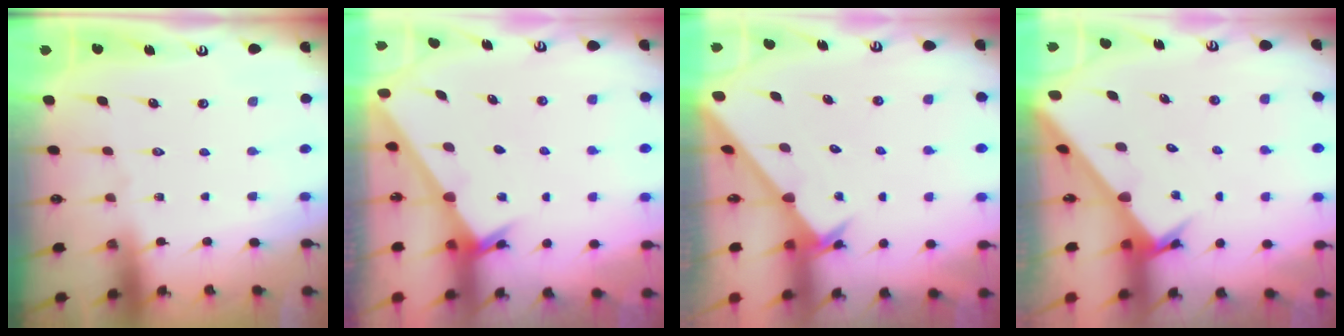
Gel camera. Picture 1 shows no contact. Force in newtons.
{"total": 2.5, "press": 2.5, "slide": 0.2}
{"total": 2.6, "press": 2.6, "slide": 0.2}
{"total": 2.8, "press": 2.8, "slide": 0.3}